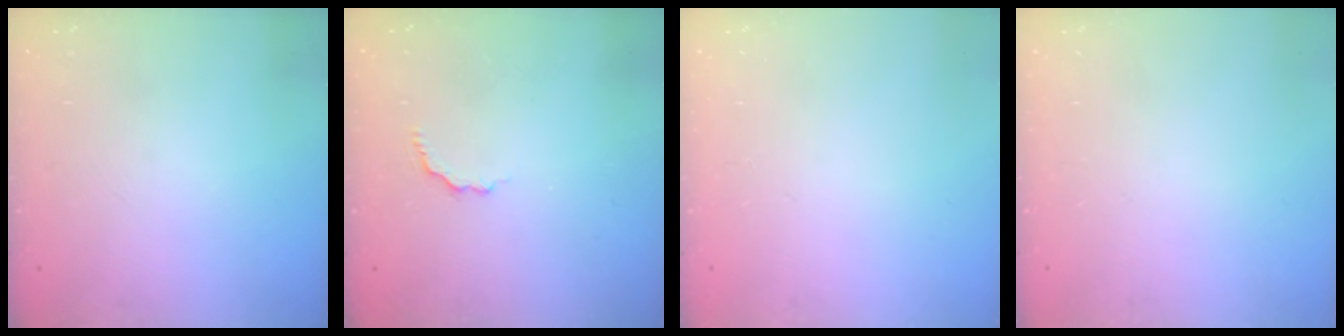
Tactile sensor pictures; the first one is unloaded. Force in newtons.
{"total": 2.5, "press": 2.3, "slide": 1.0}
{"total": 0.0}
{"total": 0.0}